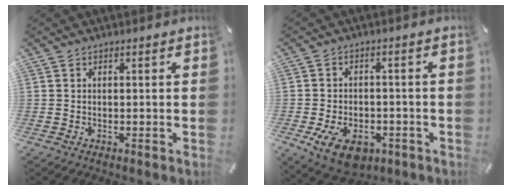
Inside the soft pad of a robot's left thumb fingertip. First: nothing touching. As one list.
[{"total": 9.4, "force": [-4.2, 6.1, 5.9], "torque": [-0.111, 0.014, -0.072]}]